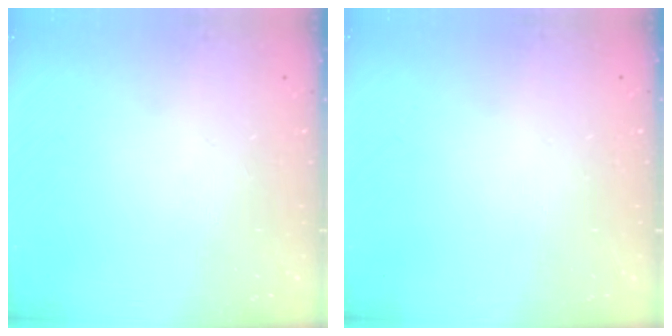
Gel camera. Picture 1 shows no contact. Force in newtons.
{"total": 2.6, "press": 2.6, "slide": 0.2}